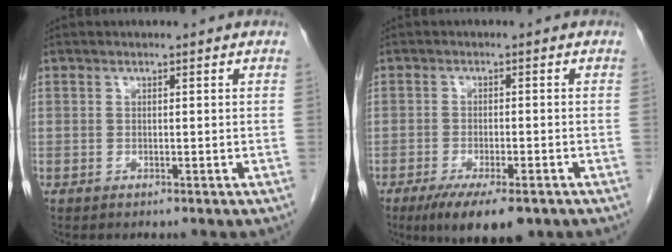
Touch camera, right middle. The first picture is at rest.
{"total": 9.0, "force": [-6.1, 2.3, 6.3], "torque": [-0.098, -0.019, -0.092]}